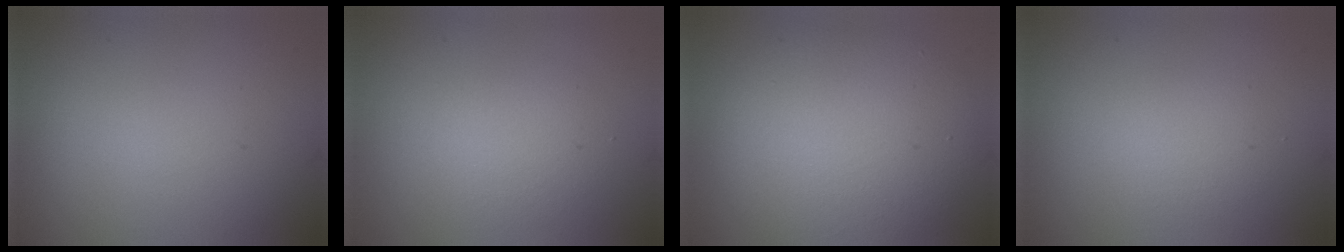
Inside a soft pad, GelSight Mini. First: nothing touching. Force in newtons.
{"total": 2.4, "press": 2.4, "slide": 0.1}
{"total": 7.6, "press": 7.6, "slide": 0.4}
{"total": 1.8, "press": 1.8, "slide": 0.1}